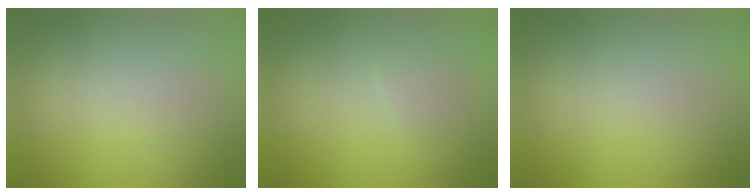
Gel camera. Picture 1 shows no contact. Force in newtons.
{"total": 0.7, "press": 0.7, "slide": 0.0}
{"total": 0.0}